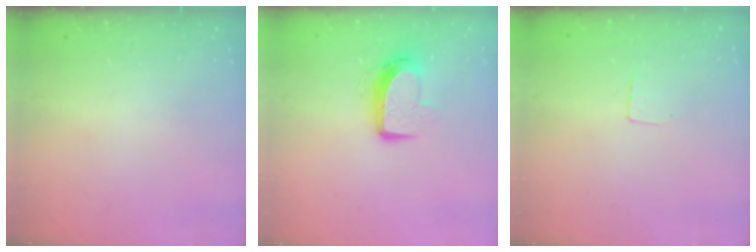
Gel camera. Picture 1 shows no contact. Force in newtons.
{"total": 10.2, "press": 10.2, "slide": 0.8}
{"total": 2.9, "press": 2.9, "slide": 0.2}